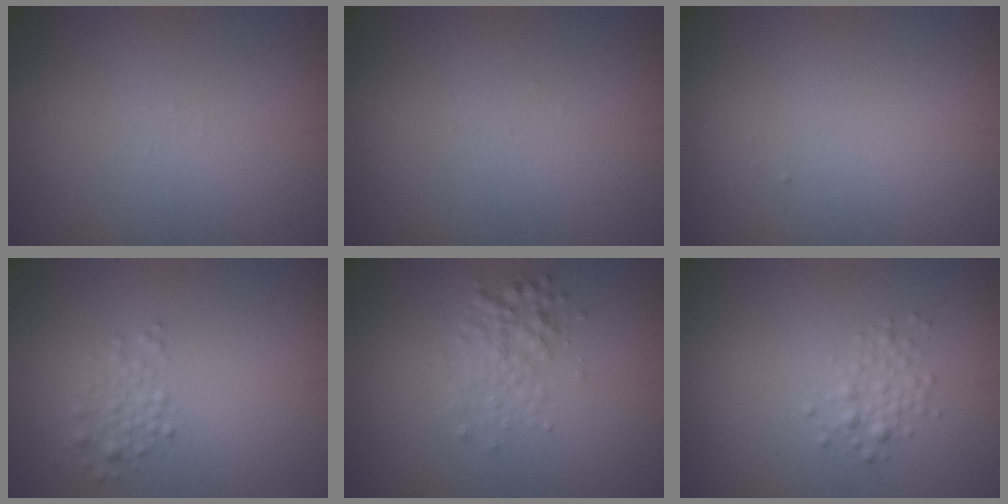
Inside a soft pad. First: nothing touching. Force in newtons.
{"total": 0.0}
{"total": 0.0}
{"total": 1.7, "press": 1.7, "slide": 0.1}
{"total": 2.3, "press": 2.3, "slide": 0.1}
{"total": 1.5, "press": 1.5, "slide": 0.0}